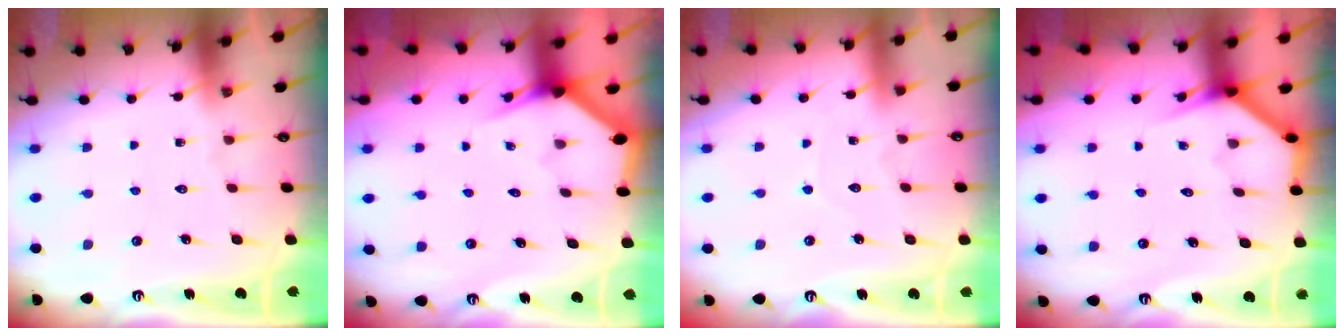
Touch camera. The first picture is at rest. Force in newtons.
{"total": 3.1, "press": 3.1, "slide": 0.1}
{"total": 2.4, "press": 2.4, "slide": 0.3}
{"total": 3.6, "press": 3.6, "slide": 0.3}